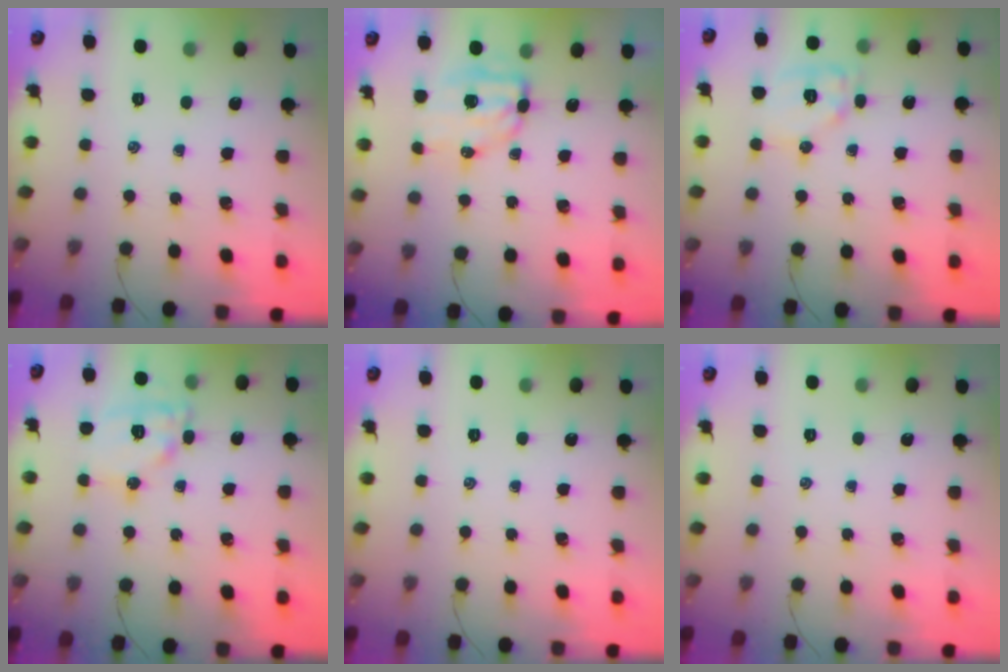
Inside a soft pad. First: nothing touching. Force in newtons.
{"total": 8.1, "press": 8.0, "slide": 1.6}
{"total": 10.4, "press": 10.4, "slide": 0.5}
{"total": 12.5, "press": 12.4, "slide": 1.2}
{"total": 0.0}
{"total": 0.0}